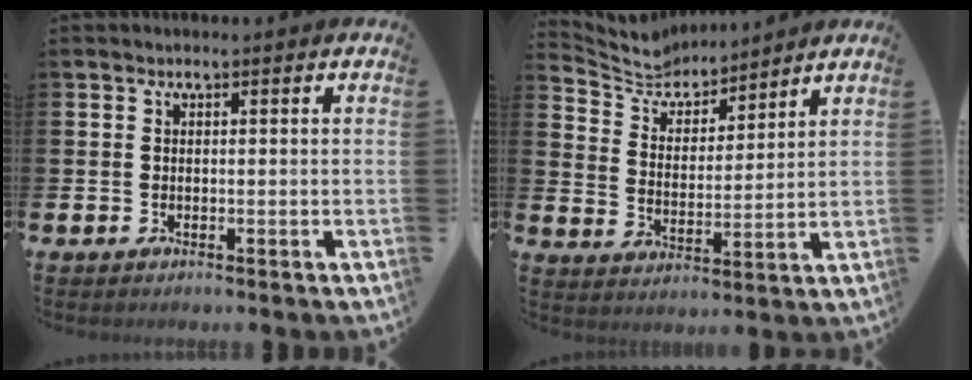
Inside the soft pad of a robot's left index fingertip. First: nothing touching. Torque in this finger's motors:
{"motor_torque": [-0.21, -1.30, -0.14, -0.01]}